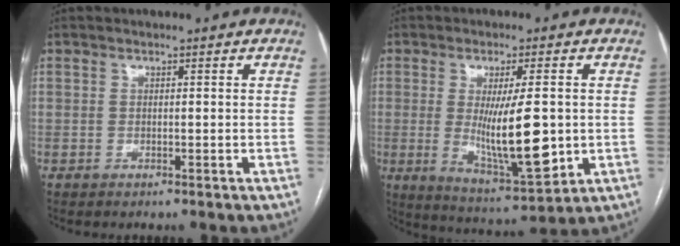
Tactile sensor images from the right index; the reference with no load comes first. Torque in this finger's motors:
{"motor_torque": [1.21, -0.67, 0.71, 0.15]}